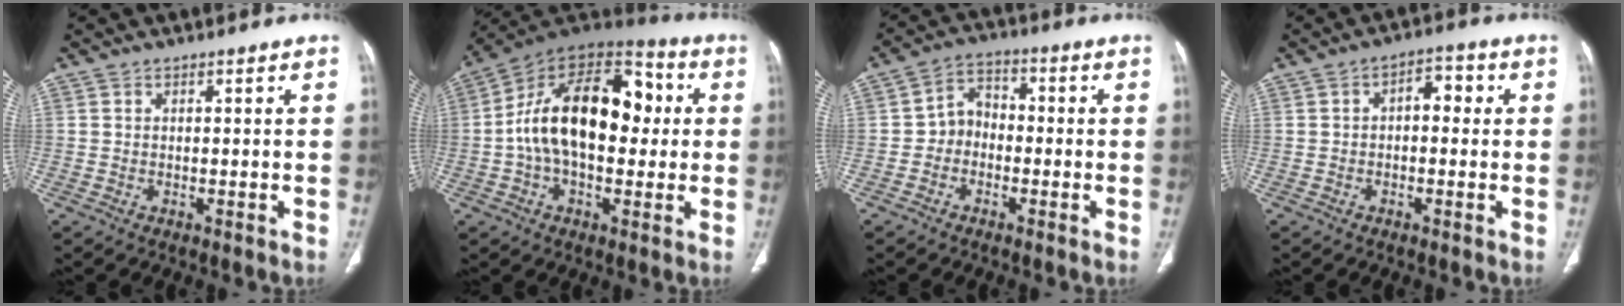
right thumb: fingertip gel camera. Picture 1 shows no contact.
{"total": 22.6, "force": [1.6, 13.4, 18.1], "torque": [-0.281, 0.040, 0.018]}
{"total": 5.6, "force": [-1.4, 4.6, 2.9], "torque": [-0.027, 0.028, -0.039]}
{"total": 5.0, "force": [0.4, 2.9, 4.0], "torque": [-0.038, 0.018, -0.003]}